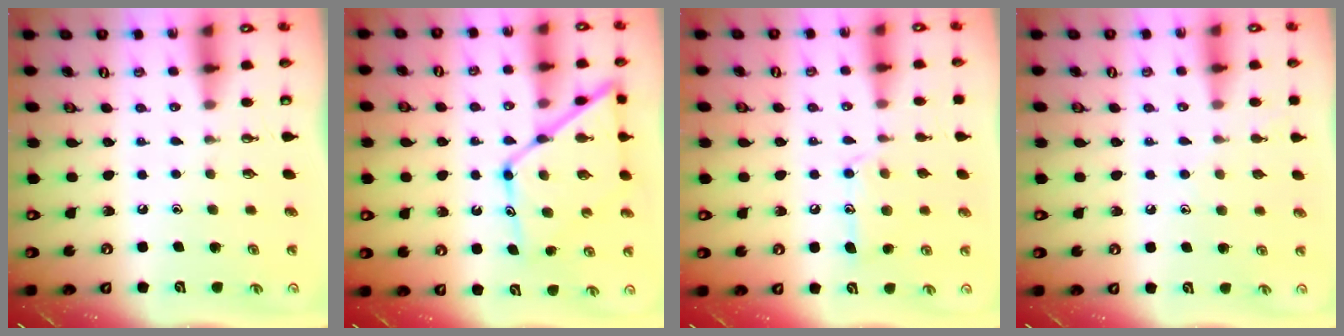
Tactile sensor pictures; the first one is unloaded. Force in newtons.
{"total": 14.8, "press": 14.7, "slide": 1.3}
{"total": 12.5, "press": 12.5, "slide": 0.8}
{"total": 7.2, "press": 7.2, "slide": 0.6}